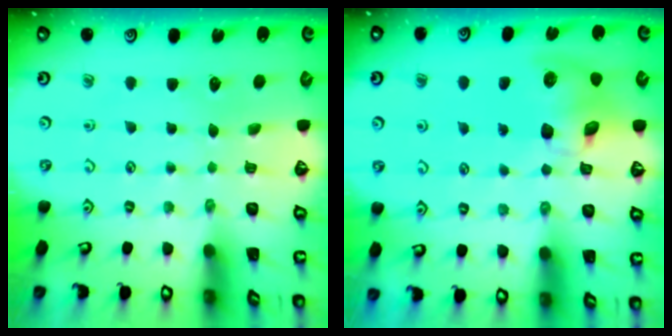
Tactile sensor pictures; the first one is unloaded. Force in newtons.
{"total": 11.4, "press": 11.3, "slide": 1.5}